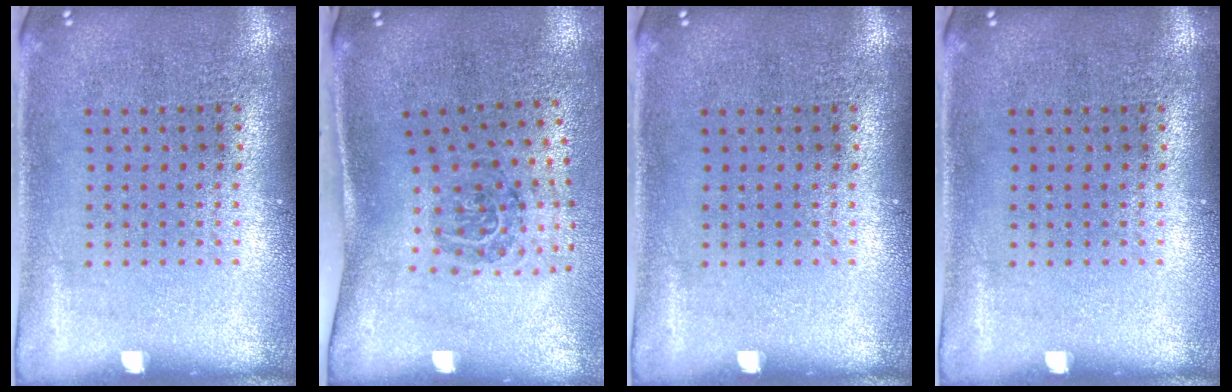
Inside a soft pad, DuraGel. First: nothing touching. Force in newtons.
{"total": 2.0, "press": 1.2, "slide": 1.5}
{"total": 0.0}
{"total": 0.0}